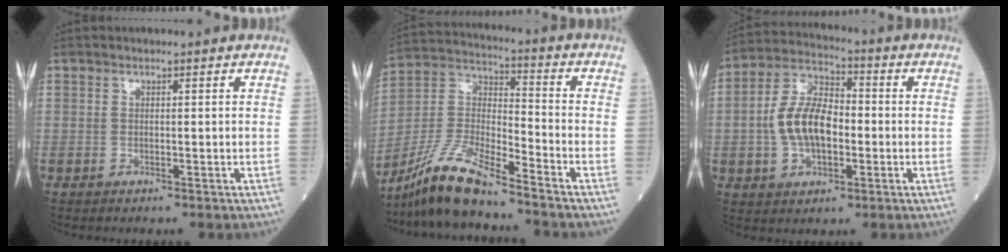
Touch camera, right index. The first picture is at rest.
{"total": 12.1, "force": [-10.0, 1.1, 6.6], "torque": [-0.139, -0.003, -0.192]}
{"total": 10.5, "force": [-1.3, 5.7, 8.8], "torque": [-0.180, 0.024, -0.025]}